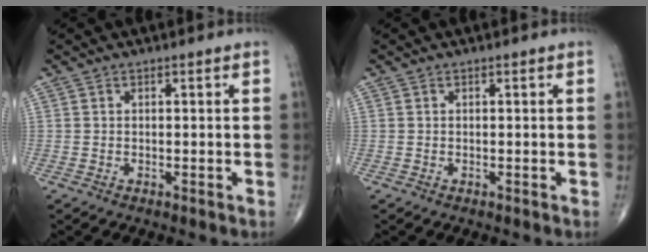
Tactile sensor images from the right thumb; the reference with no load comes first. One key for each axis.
{"total": 0.0}